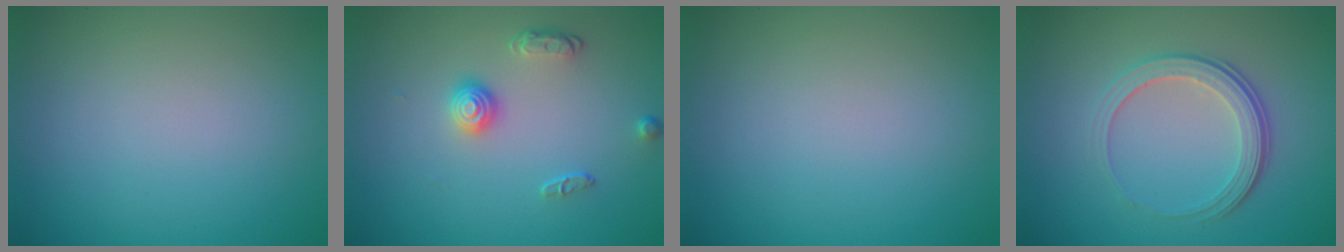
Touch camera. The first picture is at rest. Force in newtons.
{"total": 2.1, "press": 1.6, "slide": 1.4}
{"total": 0.0}
{"total": 3.5, "press": 2.6, "slide": 2.4}